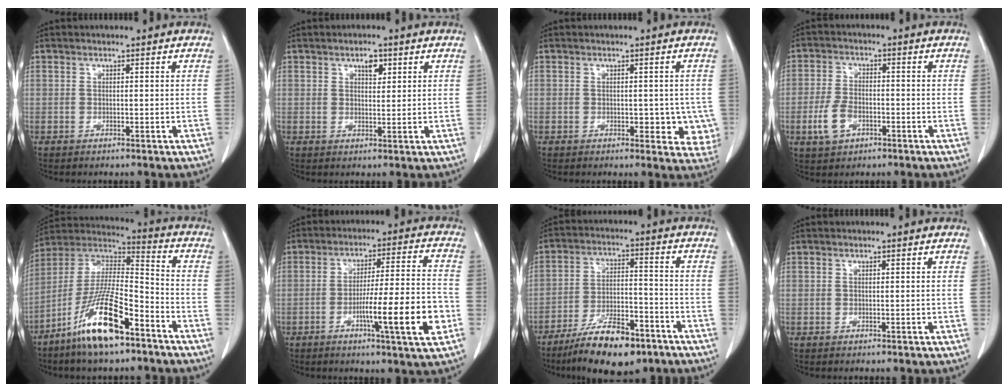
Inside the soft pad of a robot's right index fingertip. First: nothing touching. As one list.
[{"total": 2.5, "force": [1.4, 1.2, 1.8], "torque": [-0.027, -0.001, 0.023]}, {"total": 5.3, "force": [-0.7, 3.0, 4.3], "torque": [-0.024, 0.002, -0.004]}, {"total": 5.5, "force": [-2.2, 3.2, 3.9], "torque": [-0.086, 0.002, -0.038]}, {"total": 16.2, "force": [-9.7, 3.1, 12.6], "torque": [-0.248, -0.009, -0.178]}, {"total": 12.9, "force": [-4.4, 0.0, 12.2], "torque": [-0.191, -0.005, -0.069]}, {"total": 13.2, "force": [-9.3, 4.0, 8.4], "torque": [-0.146, -0.003, -0.158]}, {"total": 0.0}]